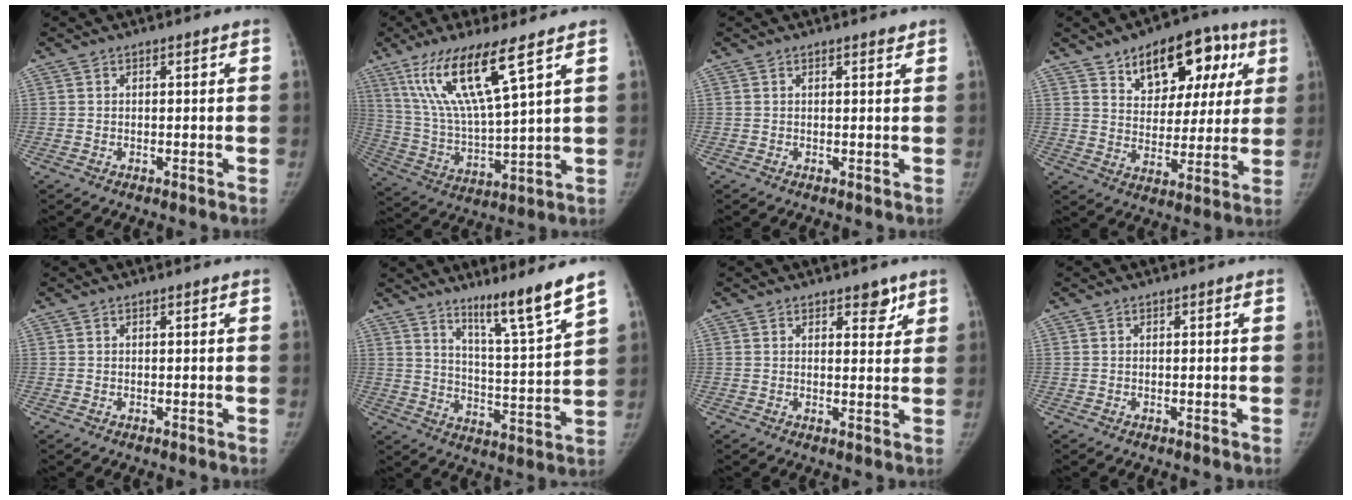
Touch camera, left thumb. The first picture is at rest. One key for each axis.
{"total": 16.3, "fx": 9.1, "fy": 2.5, "fz": 13.4, "tx": -0.273, "ty": -0.040, "tz": 0.184}
{"total": 0.8, "fx": 0.7, "fy": 0.1, "fz": 0.4, "tx": -0.005, "ty": -0.007, "tz": 0.011}
{"total": 16.9, "fx": 8.5, "fy": 10.0, "fz": 10.6, "tx": -0.092, "ty": -0.014, "tz": 0.125}
{"total": 0.0}
{"total": 12.0, "fx": 8.9, "fy": -0.5, "fz": 7.9, "tx": -0.122, "ty": -0.072, "tz": 0.149}
{"total": 3.5, "fx": 2.4, "fy": 1.7, "fz": 1.9, "tx": -0.002, "ty": -0.014, "tz": 0.032}
{"total": 0.0}